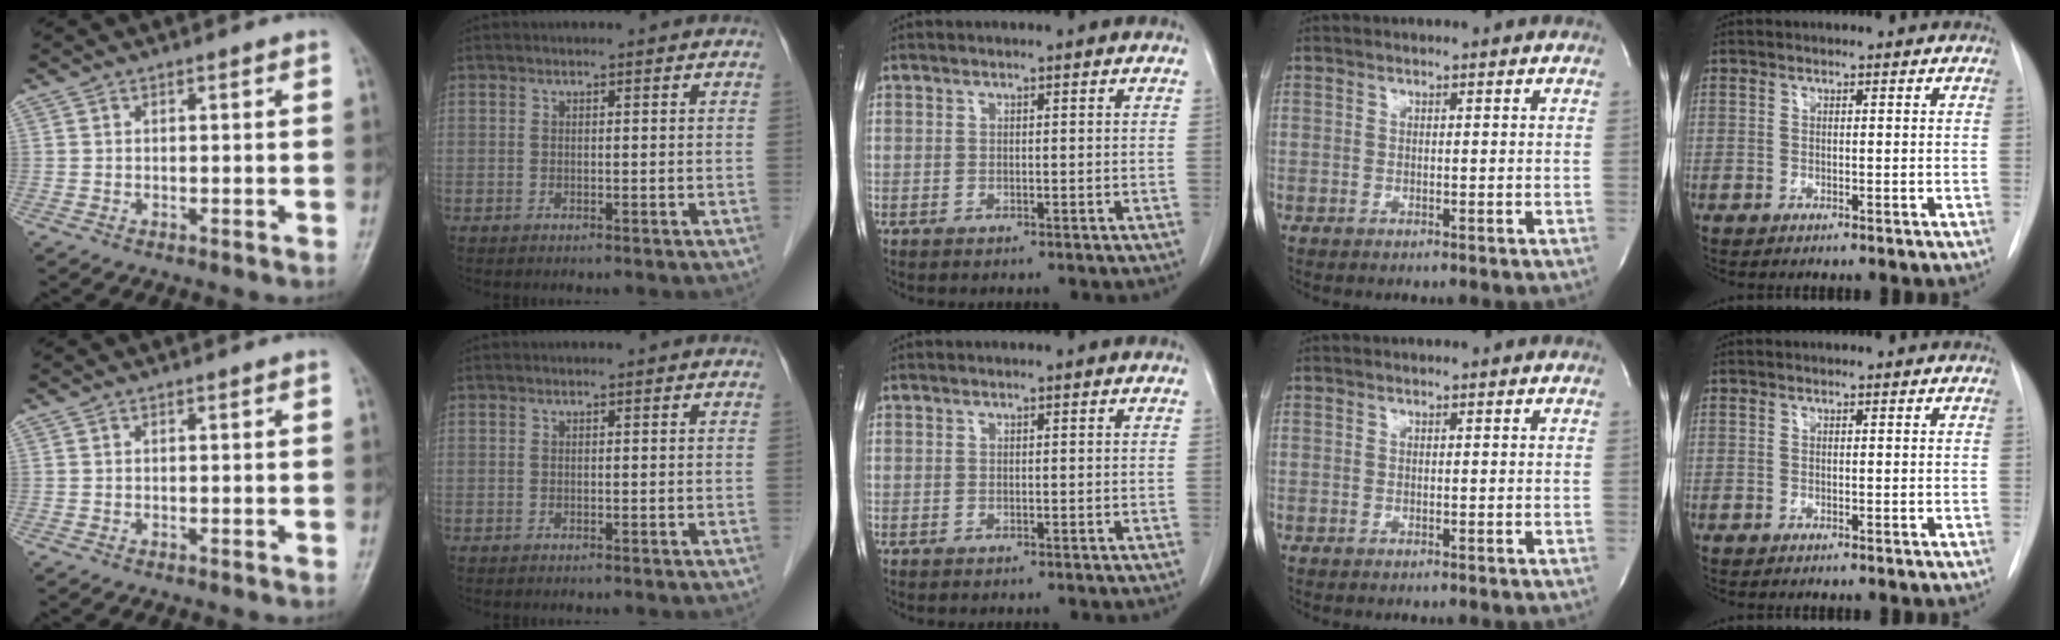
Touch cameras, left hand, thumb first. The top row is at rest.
{}